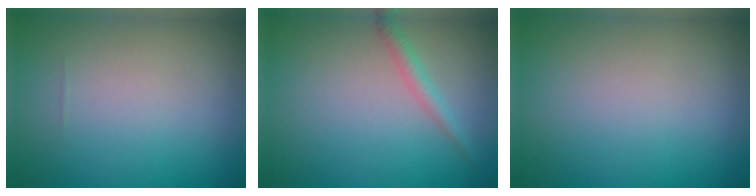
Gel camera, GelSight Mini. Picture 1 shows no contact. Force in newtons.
{"total": 1.4, "press": 1.4, "slide": 0.0}
{"total": 0.0}